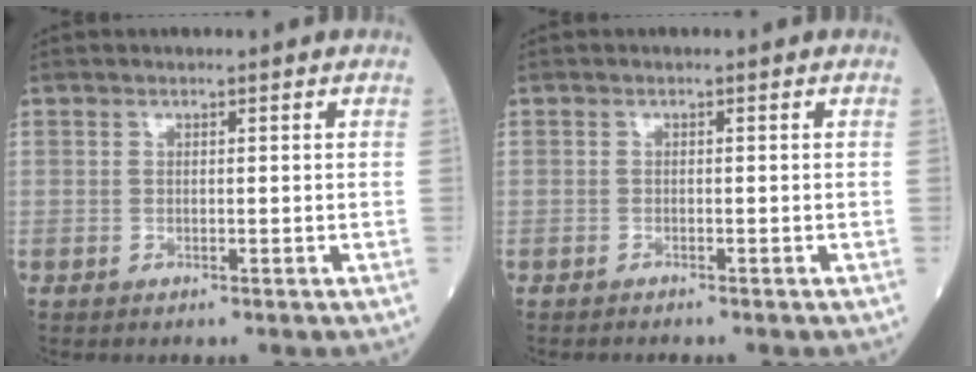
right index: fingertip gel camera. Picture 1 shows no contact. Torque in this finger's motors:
{"motor_torque": [0.08, 0.00, 0.04, 0.01]}